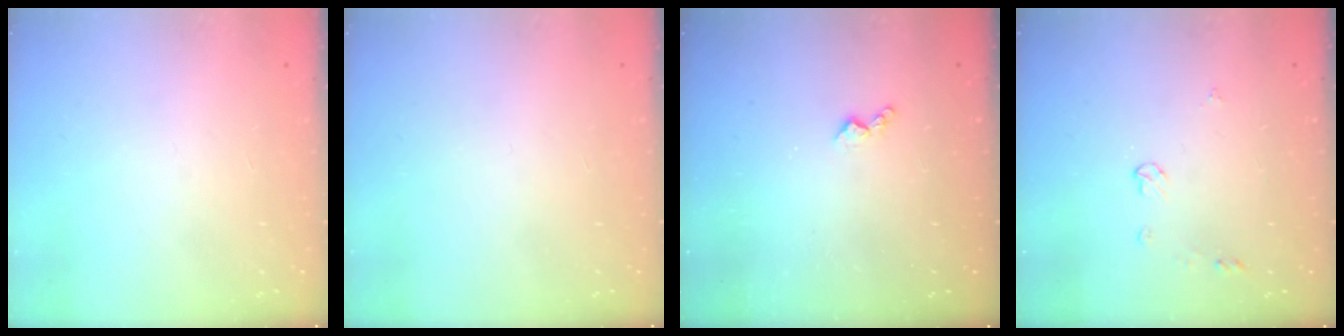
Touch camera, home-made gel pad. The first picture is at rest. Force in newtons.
{"total": 0.0}
{"total": 3.8, "press": 3.8, "slide": 0.6}
{"total": 3.8, "press": 3.8, "slide": 0.6}